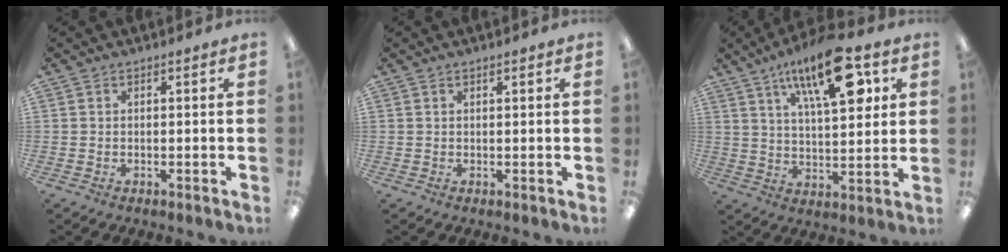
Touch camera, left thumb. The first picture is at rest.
{"total": 0.9, "force": [0.6, 0.2, 0.7], "torque": [-0.014, 0.001, 0.010]}
{"total": 19.5, "force": [9.9, 7.6, 15.0], "torque": [-0.222, -0.039, 0.153]}